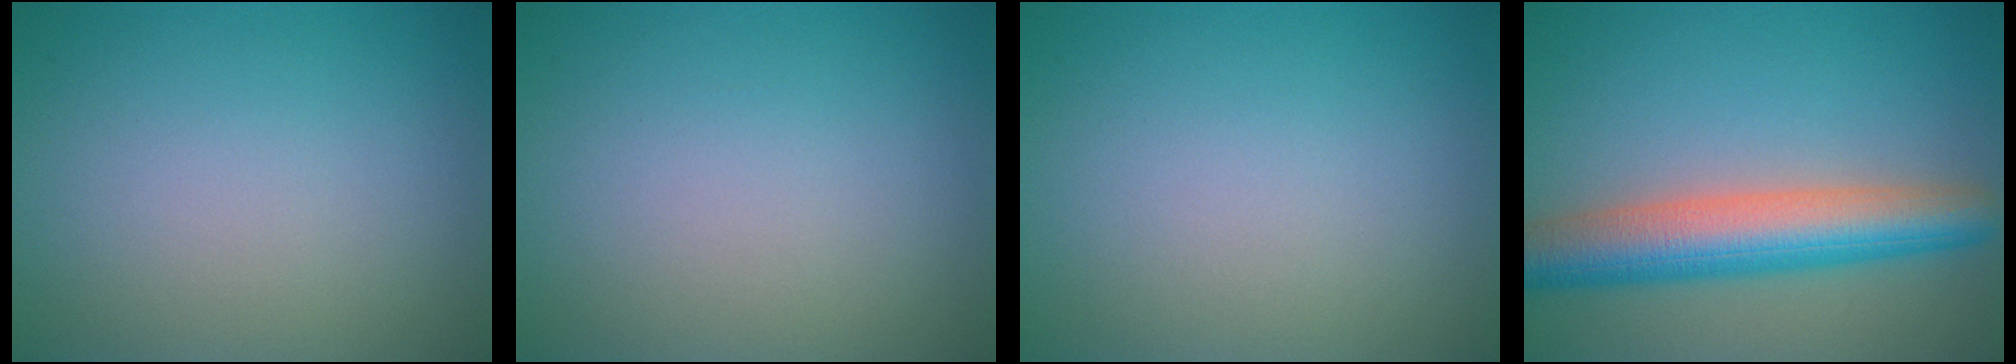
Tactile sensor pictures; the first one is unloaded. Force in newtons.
{"total": 0.0}
{"total": 0.0}
{"total": 7.5, "press": 7.5, "slide": 0.1}